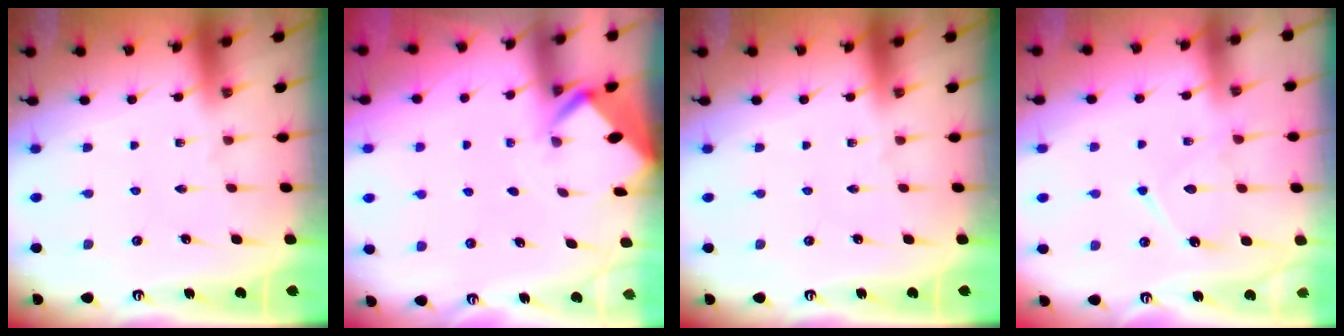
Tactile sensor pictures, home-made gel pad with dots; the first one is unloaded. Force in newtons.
{"total": 2.9, "press": 2.9, "slide": 0.3}
{"total": 0.0}
{"total": 10.8, "press": 10.7, "slide": 1.0}